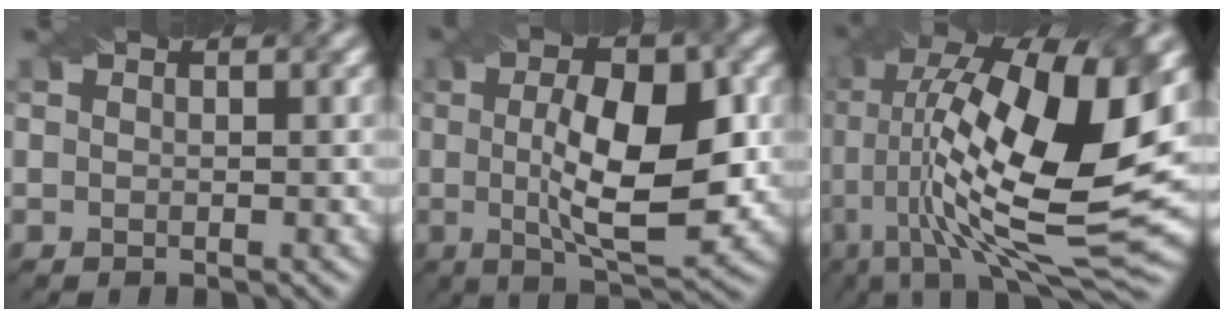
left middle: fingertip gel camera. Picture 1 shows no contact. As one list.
[{"total": 9.7, "force": [0.2, 3.3, 9.2], "torque": [-0.138, 0.003, 0.006]}, {"total": 17.9, "force": [2.6, 6.4, 16.5], "torque": [-0.293, 0.017, 0.056]}]